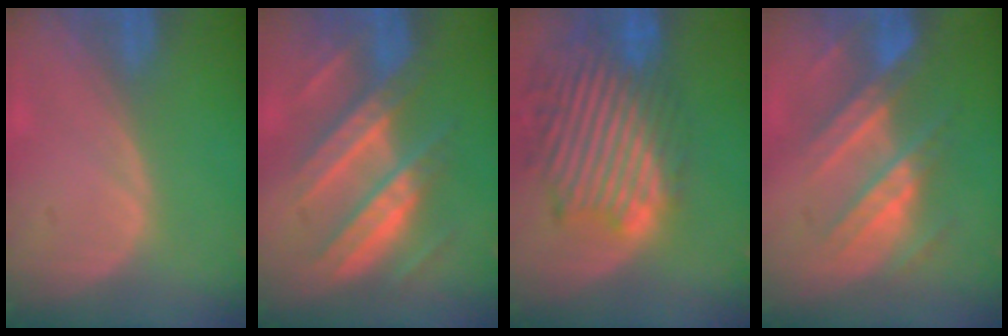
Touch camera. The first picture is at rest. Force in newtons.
{"total": 9.7, "press": 9.7, "slide": 0.9}
{"total": 13.6, "press": 11.7, "slide": 6.8}
{"total": 8.8, "press": 7.9, "slide": 3.7}